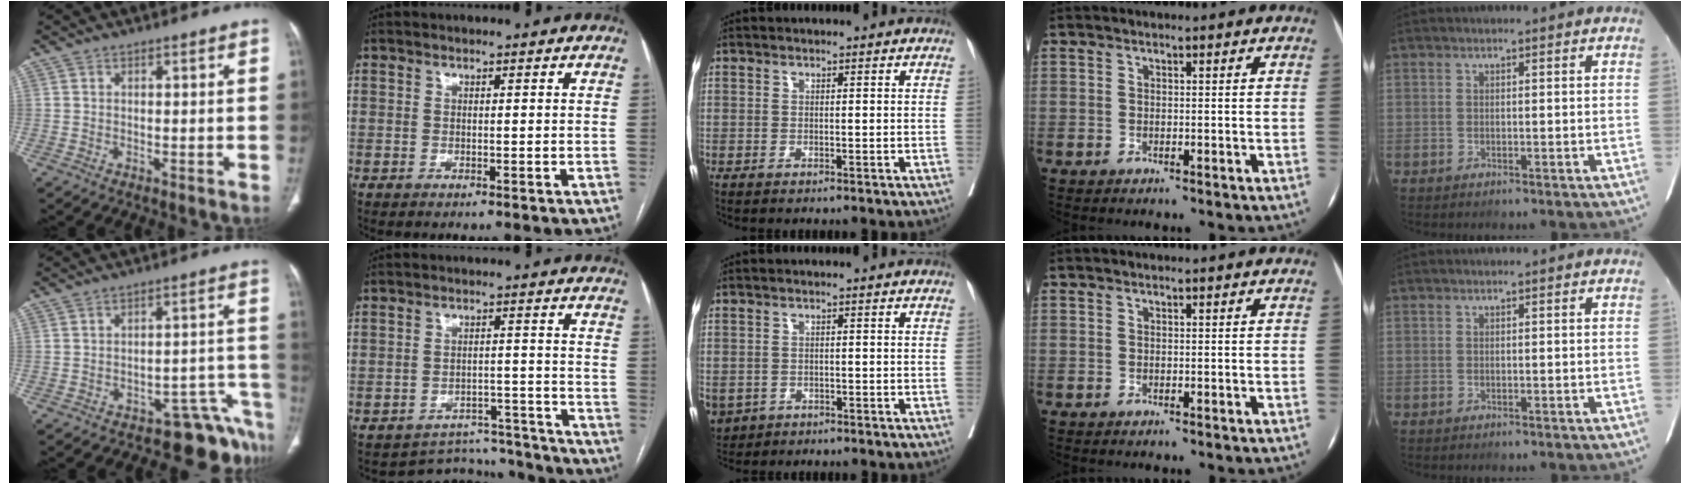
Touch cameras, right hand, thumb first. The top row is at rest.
{"thumb": {"total": 8.2, "force": [-7.4, 3.4, 0.4], "torque": [0.051, 0.107, -0.097]}, "index": {"total": 8.5, "force": [-7.9, 2.6, -1.6], "torque": [0.034, 0.041, -0.103]}, "middle": {"total": 5.8, "force": [-2.8, 4.7, 1.8], "torque": [-0.043, -0.001, -0.040]}}